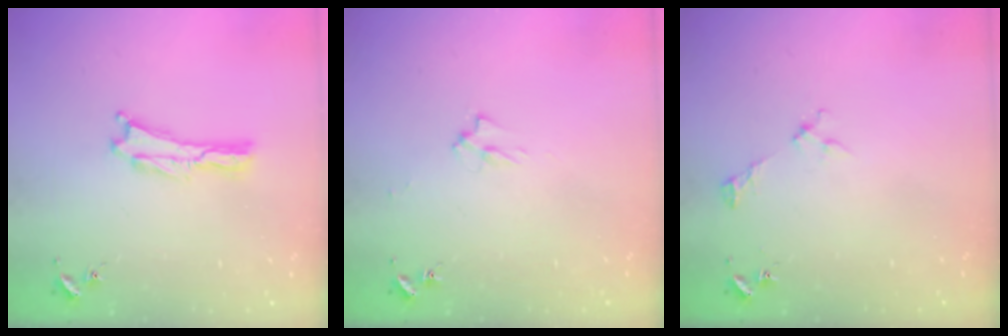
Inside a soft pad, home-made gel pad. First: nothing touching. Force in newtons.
{"total": 2.0, "press": 2.0, "slide": 0.3}
{"total": 2.2, "press": 2.2, "slide": 0.3}